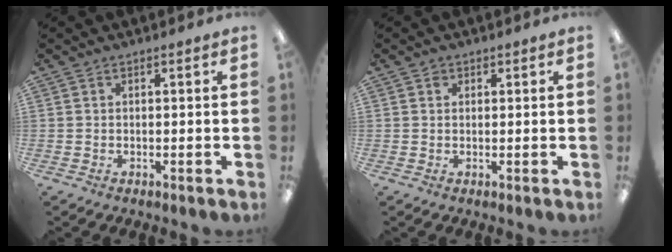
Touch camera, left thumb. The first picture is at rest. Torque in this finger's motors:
{"motor_torque": [0.40, 0.28, 0.33, -0.10, -0.01]}